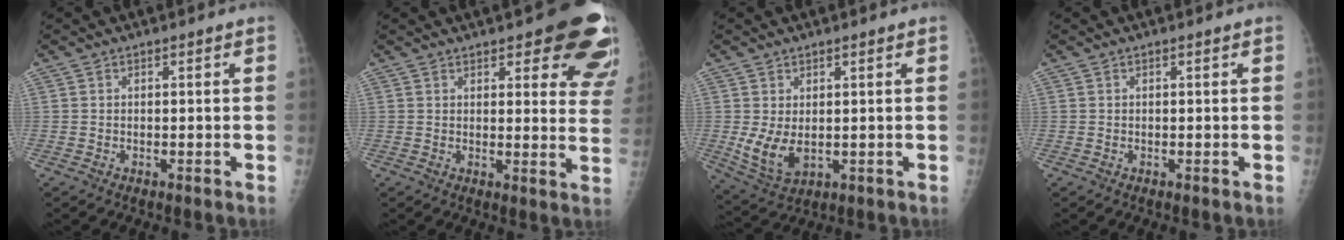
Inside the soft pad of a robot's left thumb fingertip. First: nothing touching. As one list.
[{"total": 14.8, "force": [9.7, 4.9, 10.1], "torque": [-0.076, -0.043, 0.094]}, {"total": 6.6, "force": [0.2, 3.8, 5.4], "torque": [-0.097, -0.014, 0.020]}, {"total": 0.0}]